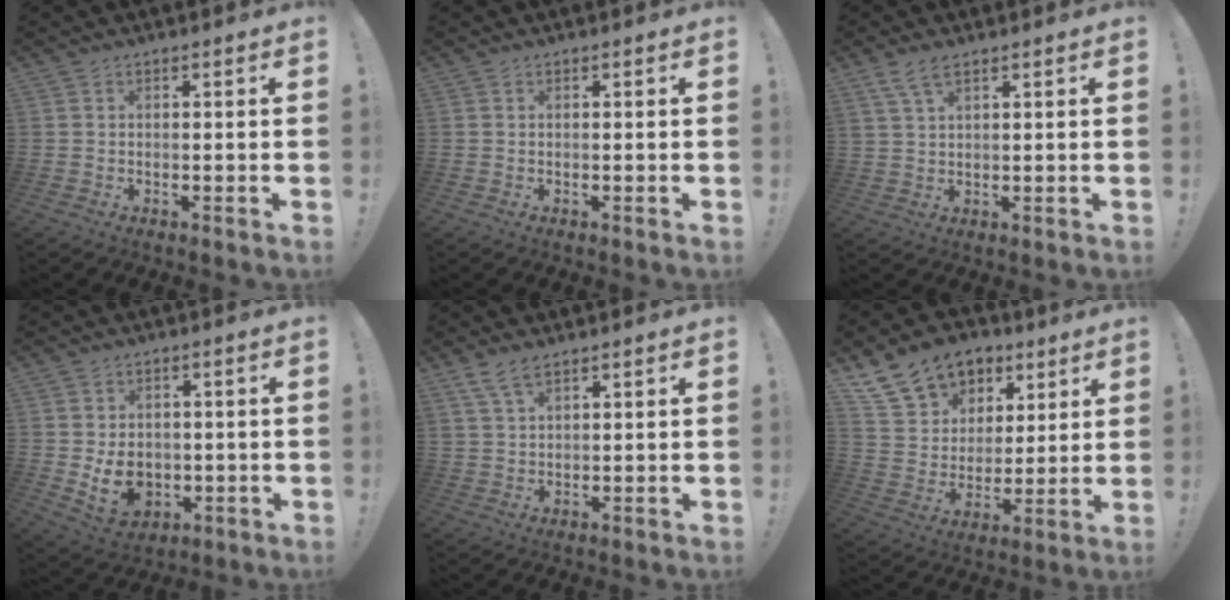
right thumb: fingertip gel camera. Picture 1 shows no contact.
{"total": 0.0}
{"total": 5.4, "force": [3.6, 2.0, 3.6], "torque": [-0.066, -0.010, 0.068]}
{"total": 9.0, "force": [-0.9, 7.3, 5.1], "torque": [-0.092, 0.002, -0.010]}
{"total": 5.7, "force": [4.3, 2.3, 3.1], "torque": [-0.062, -0.014, 0.082]}
{"total": 15.6, "force": [9.5, 11.2, 5.2], "torque": [-0.086, -0.056, 0.191]}